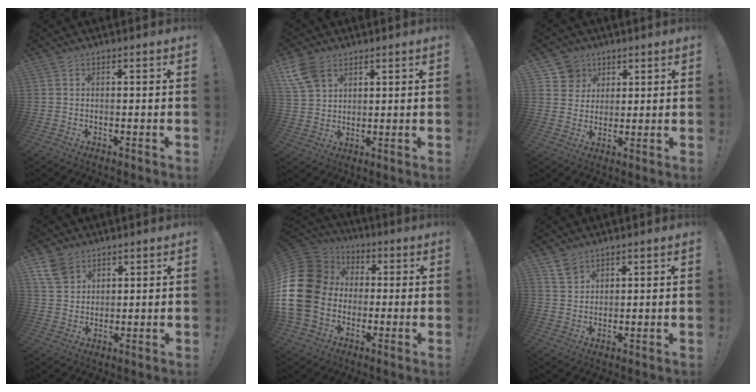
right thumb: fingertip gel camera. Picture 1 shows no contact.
{"total": 8.7, "force": [5.0, 5.6, 4.4], "torque": [-0.090, -0.015, 0.102]}
{"total": 7.9, "force": [4.0, 6.7, 0.8], "torque": [-0.011, -0.029, 0.081]}
{"total": 7.6, "force": [4.9, 5.0, 2.9], "torque": [-0.052, -0.020, 0.100]}
{"total": 21.5, "force": [0.2, 17.3, 12.8], "torque": [-0.255, 0.018, 0.024]}
{"total": 4.6, "force": [3.6, 2.5, 1.5], "torque": [-0.020, -0.020, 0.068]}